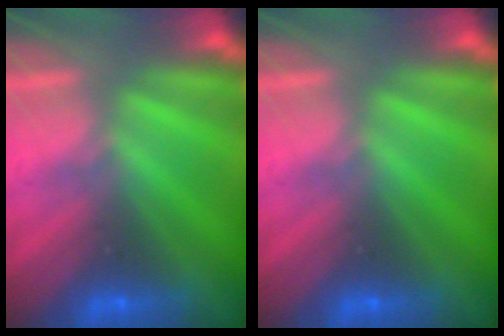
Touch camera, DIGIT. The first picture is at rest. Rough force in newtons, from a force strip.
{"total": 0.0}